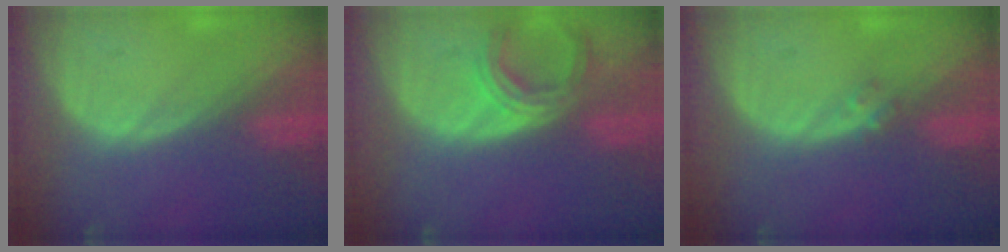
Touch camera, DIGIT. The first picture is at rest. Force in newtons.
{"total": 5.8, "press": 5.4, "slide": 2.2}
{"total": 1.4, "press": 1.2, "slide": 0.7}